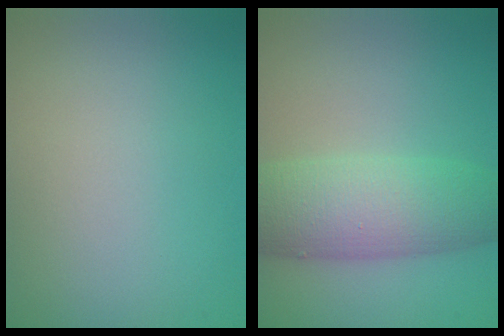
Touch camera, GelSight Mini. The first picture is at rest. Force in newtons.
{"total": 7.1, "press": 7.1, "slide": 0.2}